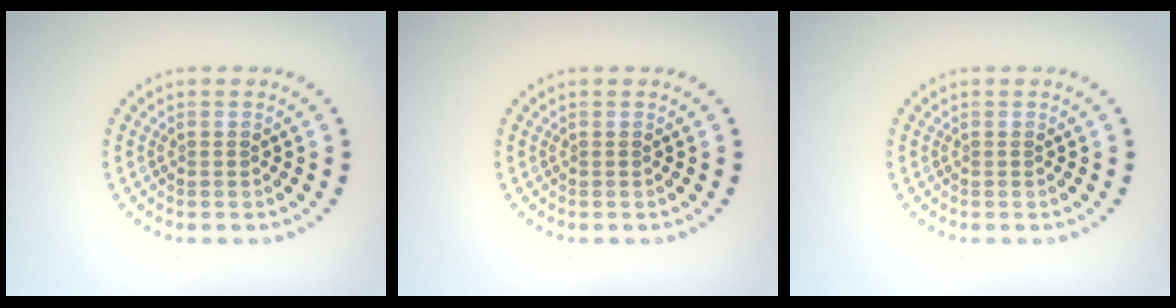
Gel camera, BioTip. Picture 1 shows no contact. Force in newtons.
{"total": 0.0}
{"total": 0.0}